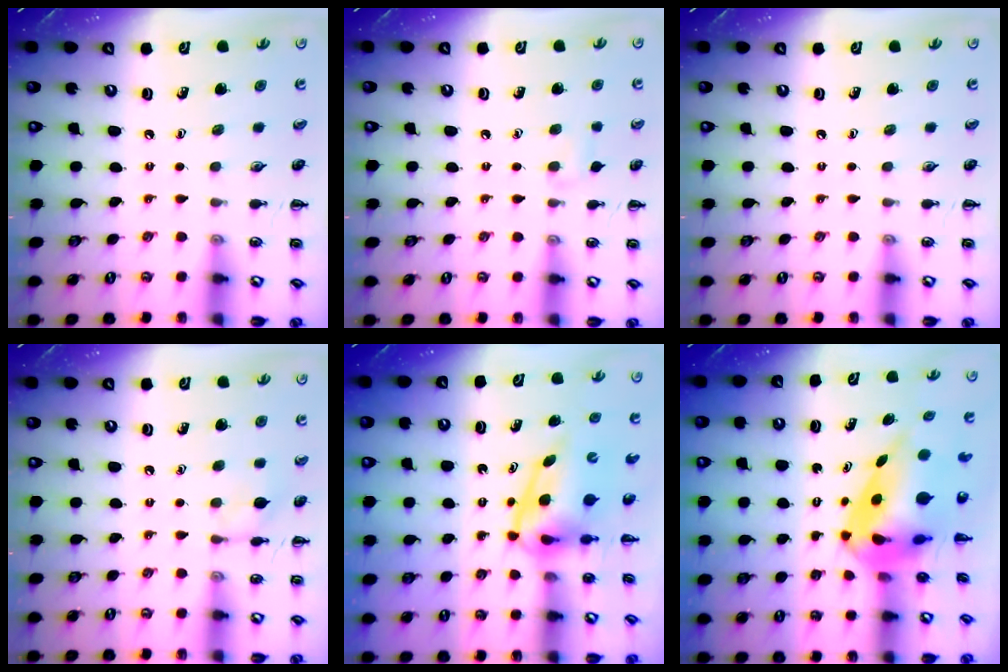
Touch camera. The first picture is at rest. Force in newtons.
{"total": 4.5, "press": 4.2, "slide": 1.6}
{"total": 0.0}
{"total": 5.0, "press": 5.0, "slide": 0.5}
{"total": 7.3, "press": 7.1, "slide": 1.4}
{"total": 8.3, "press": 7.9, "slide": 2.7}